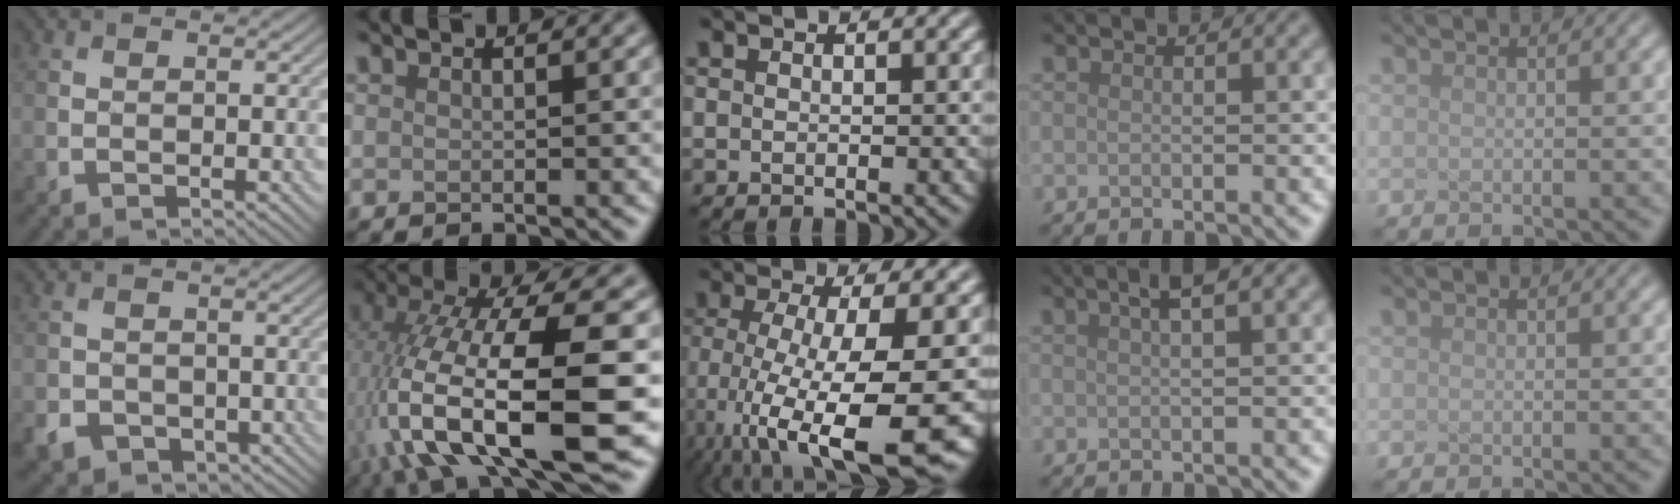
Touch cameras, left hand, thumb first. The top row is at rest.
{"thumb": {"total": 4.5, "force": [-1.9, 3.8, 1.5], "torque": [-0.038, -0.008, -0.034]}, "index": {"total": 14.5, "force": [-3.0, 4.7, 13.4], "torque": [-0.250, -0.004, -0.043]}, "middle": {"total": 12.9, "force": [-4.7, 3.5, 11.5], "torque": [-0.194, -0.034, -0.061]}, "ring": {"total": 2.3, "force": [1.1, 0.5, 1.9], "torque": [-0.024, 0.008, 0.015]}}